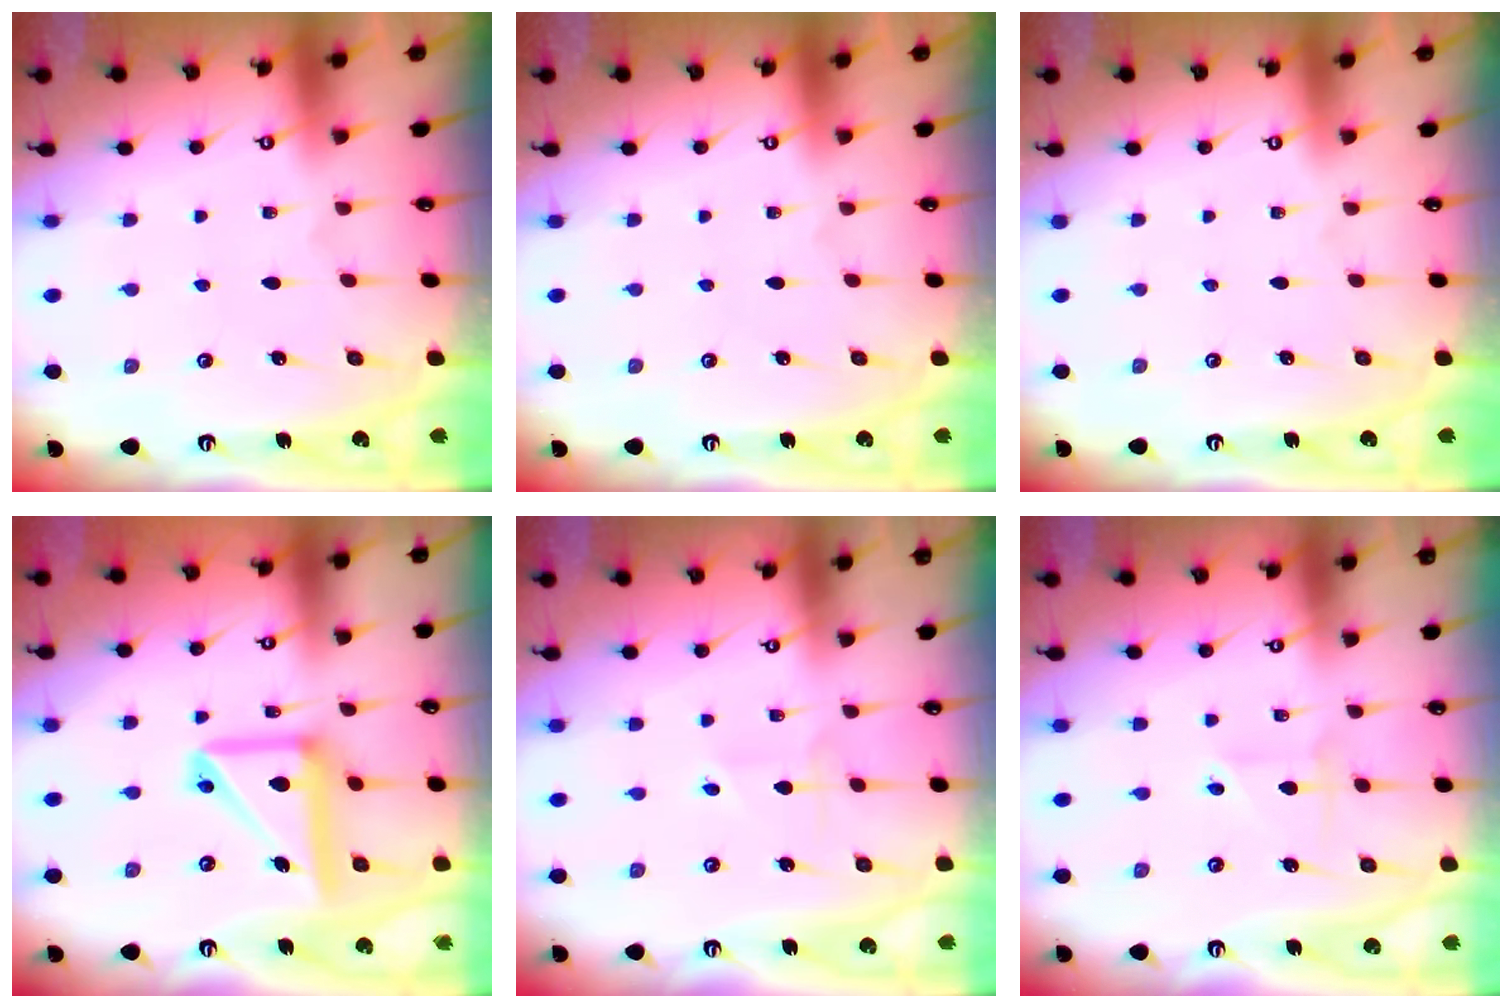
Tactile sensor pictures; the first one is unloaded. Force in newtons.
{"total": 0.0}
{"total": 0.0}
{"total": 13.9, "press": 13.8, "slide": 1.5}
{"total": 2.8, "press": 2.8, "slide": 0.3}
{"total": 2.1, "press": 2.1, "slide": 0.3}